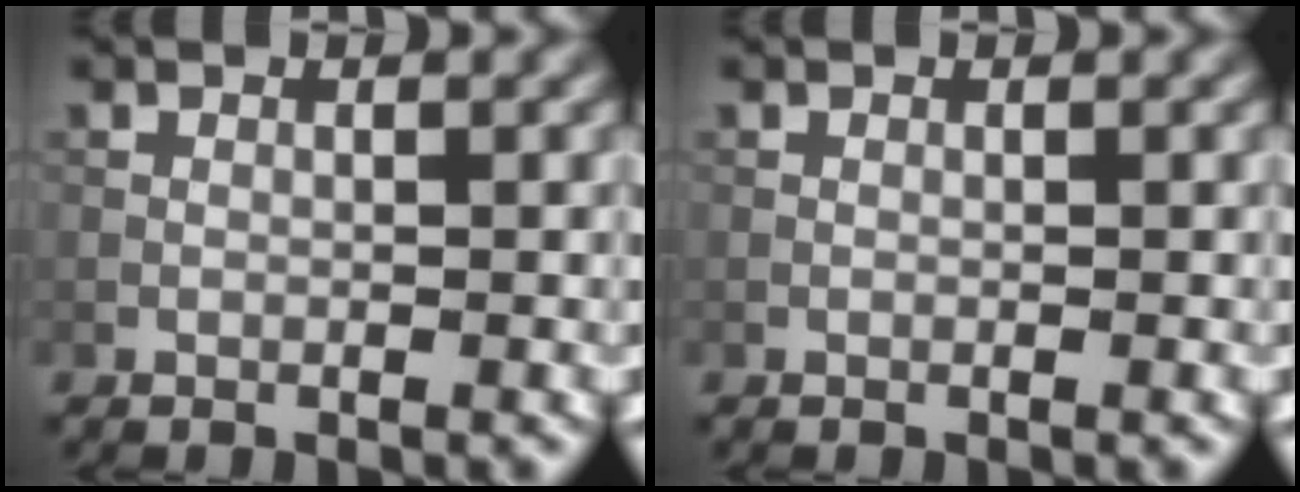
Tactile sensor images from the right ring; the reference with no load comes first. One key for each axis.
{"total": 0.0}